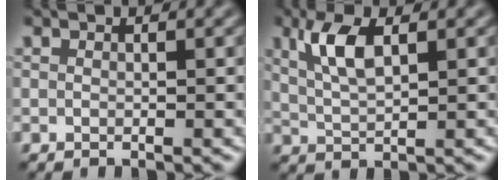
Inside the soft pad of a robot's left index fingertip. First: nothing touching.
{"total": 3.7, "force": [1.2, 1.3, 3.2], "torque": [-0.074, 0.005, 0.029]}